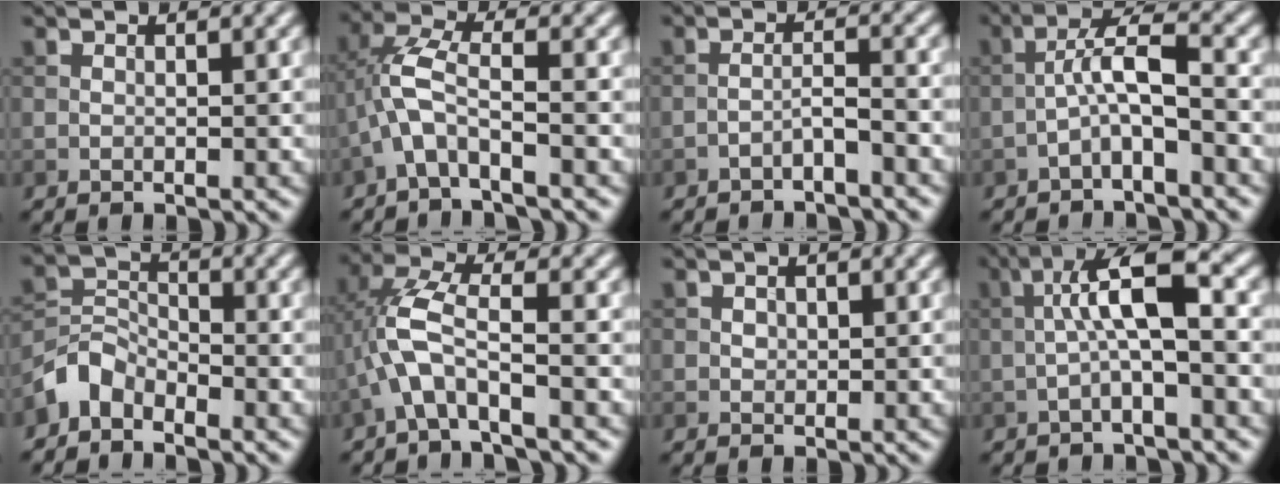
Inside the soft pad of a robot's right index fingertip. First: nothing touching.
{"total": 4.3, "force": [-1.8, 1.2, 3.6], "torque": [-0.083, 0.015, -0.045]}
{"total": 1.9, "force": [-1.5, 0.2, 1.2], "torque": [-0.021, 0.011, -0.031]}
{"total": 3.8, "force": [-1.5, 0.6, 3.5], "torque": [-0.064, 0.021, -0.032]}
{"total": 3.3, "force": [-2.7, 1.7, 0.9], "torque": [-0.018, 0.010, -0.065]}
{"total": 5.0, "force": [-1.7, 1.5, 4.5], "torque": [-0.099, 0.016, -0.041]}
{"total": 0.8, "force": [0.2, 0.7, 0.4], "torque": [-0.009, -0.001, 0.003]}
{"total": 6.1, "force": [-0.2, 1.3, 5.9], "torque": [-0.108, 0.025, -0.014]}